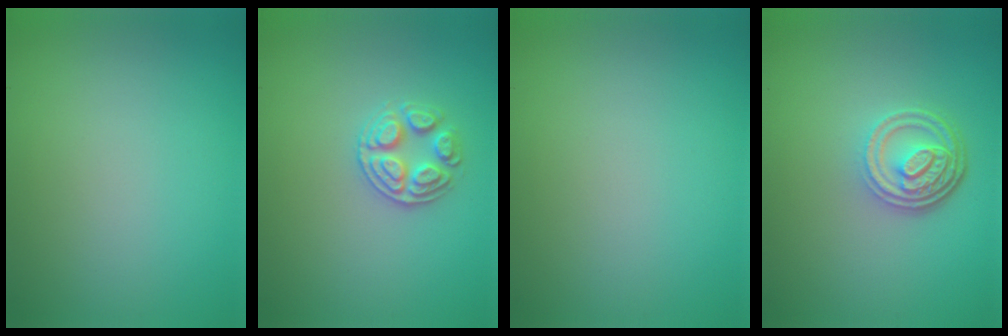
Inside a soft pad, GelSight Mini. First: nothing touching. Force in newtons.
{"total": 2.6, "press": 2.6, "slide": 0.6}
{"total": 0.0}
{"total": 4.7, "press": 3.5, "slide": 3.2}